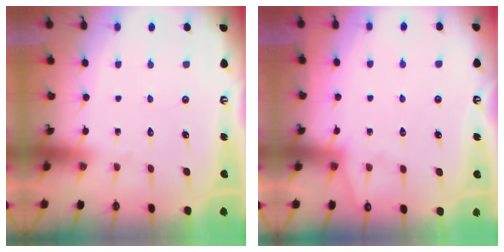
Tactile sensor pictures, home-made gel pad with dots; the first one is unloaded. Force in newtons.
{"total": 3.6, "press": 3.5, "slide": 0.4}